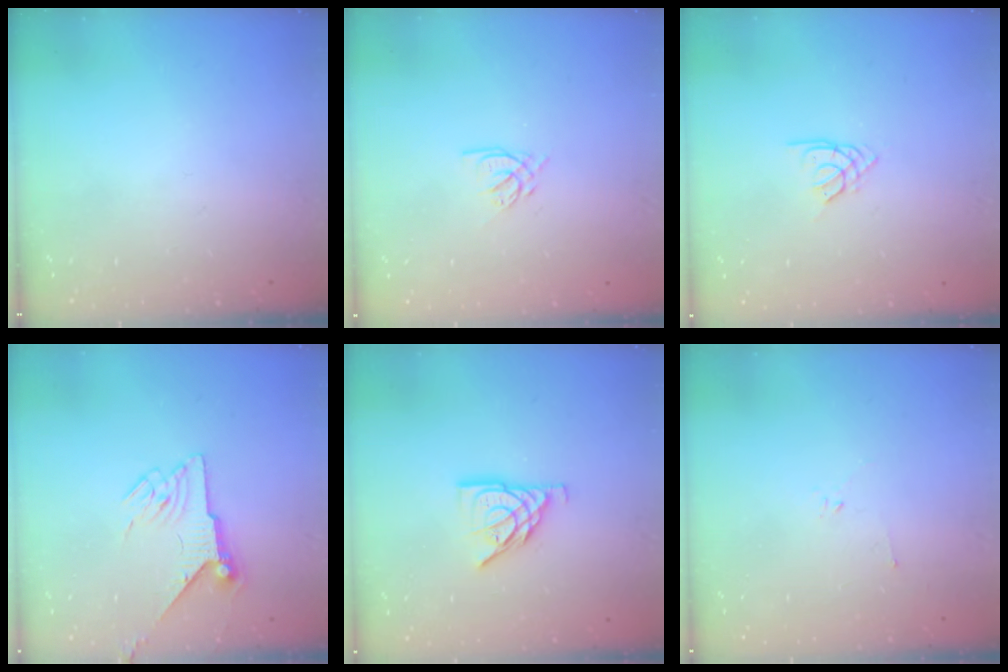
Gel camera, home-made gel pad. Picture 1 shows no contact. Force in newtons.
{"total": 3.3, "press": 3.3, "slide": 0.3}
{"total": 2.3, "press": 2.3, "slide": 0.5}
{"total": 6.5, "press": 6.4, "slide": 0.9}
{"total": 9.5, "press": 9.4, "slide": 1.0}
{"total": 2.2, "press": 2.1, "slide": 0.7}